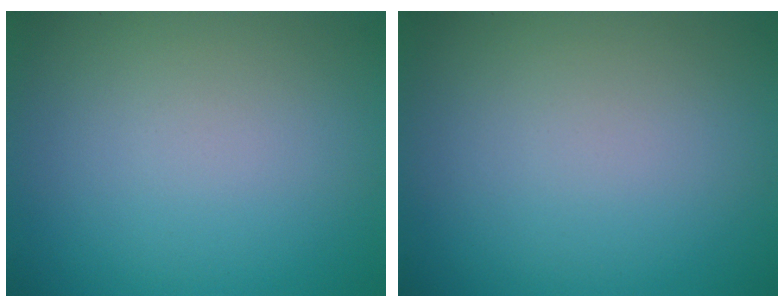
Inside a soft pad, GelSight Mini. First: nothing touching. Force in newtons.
{"total": 0.0}